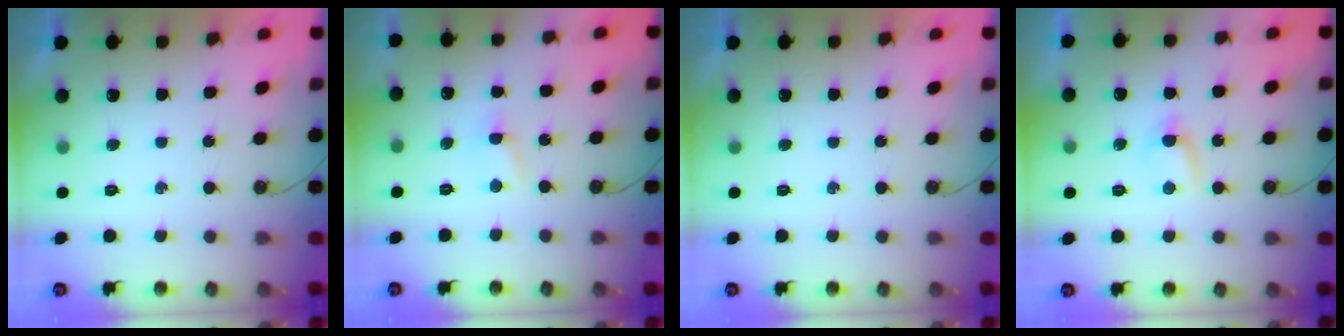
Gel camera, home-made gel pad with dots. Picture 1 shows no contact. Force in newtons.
{"total": 2.8, "press": 2.8, "slide": 0.3}
{"total": 0.0}
{"total": 4.0, "press": 3.9, "slide": 0.6}